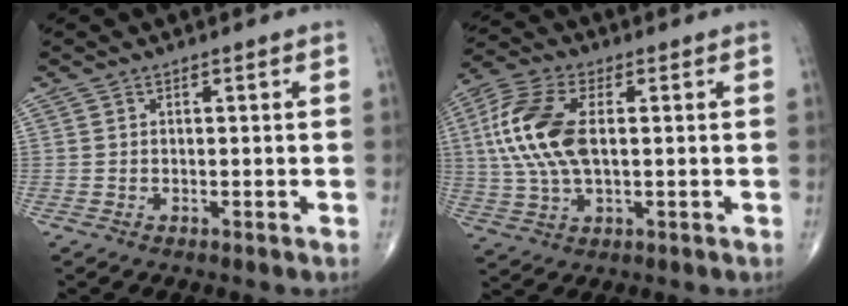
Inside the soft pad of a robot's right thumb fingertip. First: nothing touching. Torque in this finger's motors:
{"motor_torque": [0.50, 2.26, 1.46, 0.45, 0.45]}